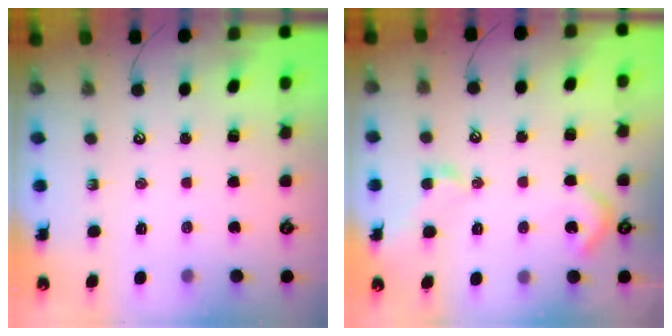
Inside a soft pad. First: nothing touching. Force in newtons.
{"total": 6.2, "press": 6.1, "slide": 0.8}